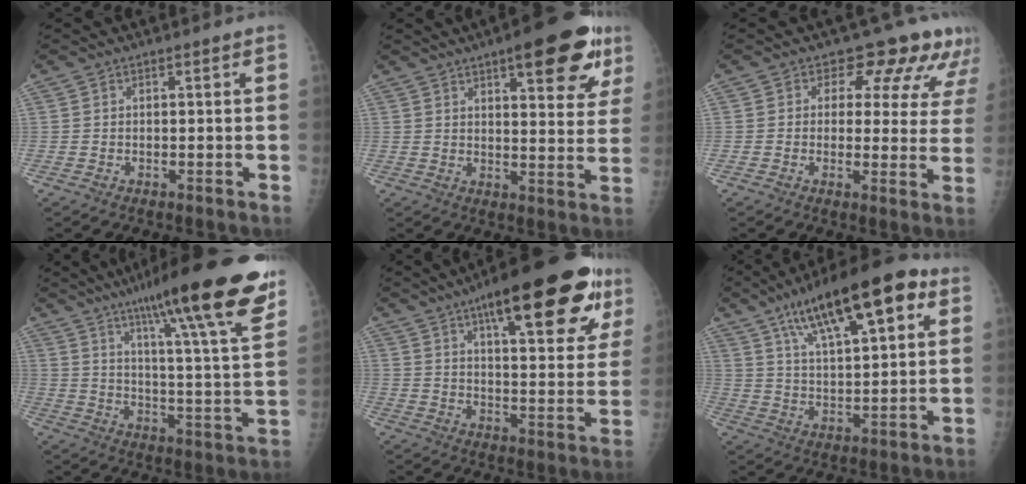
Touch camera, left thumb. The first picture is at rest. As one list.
[{"total": 16.1, "force": [8.8, 5.1, 12.5], "torque": [-0.128, -0.030, 0.114]}, {"total": 10.6, "force": [8.1, 5.9, 3.5], "torque": [0.013, -0.033, 0.068]}, {"total": 24.5, "force": [16.2, 2.6, 18.1], "torque": [-0.259, -0.050, 0.239]}, {"total": 26.7, "force": [14.5, 7.7, 21.1], "torque": [-0.280, -0.025, 0.212]}, {"total": 19.9, "force": [9.8, 6.7, 16.0], "torque": [-0.234, -0.008, 0.159]}]